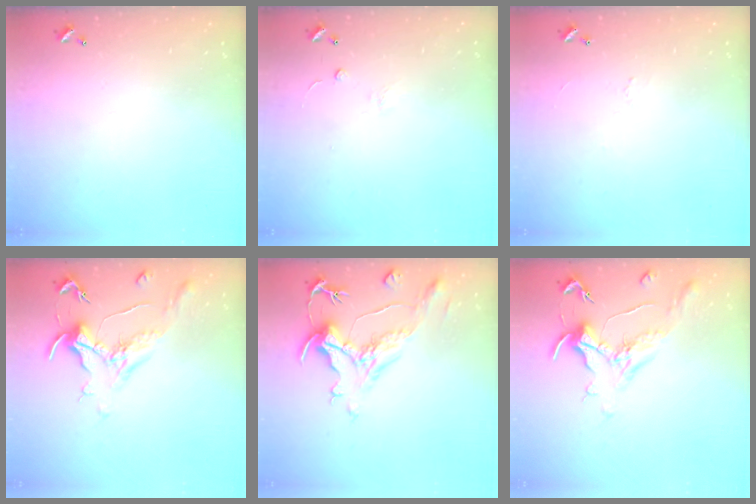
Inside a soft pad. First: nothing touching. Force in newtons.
{"total": 1.6, "press": 1.5, "slide": 0.4}
{"total": 2.3, "press": 2.2, "slide": 0.6}
{"total": 1.8, "press": 1.5, "slide": 0.9}
{"total": 1.6, "press": 0.0, "slide": 1.6}
{"total": 1.8, "press": 1.5, "slide": 0.9}